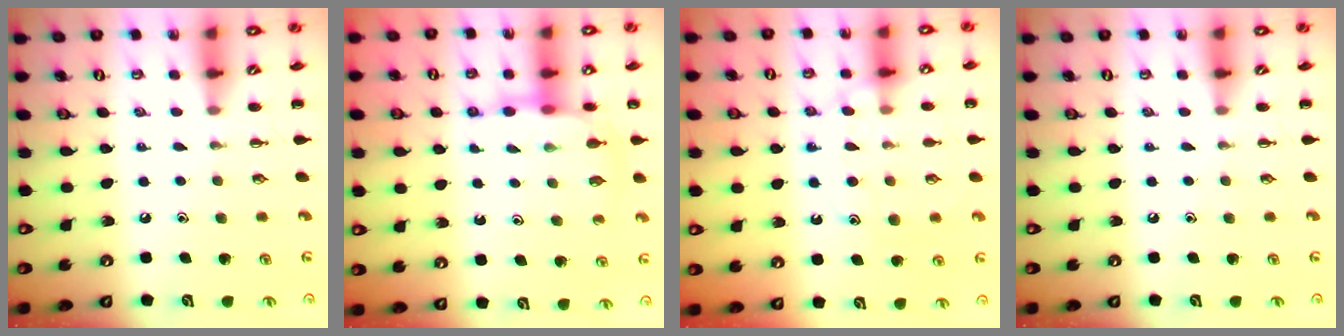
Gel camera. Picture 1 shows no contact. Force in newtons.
{"total": 10.1, "press": 10.0, "slide": 1.7}
{"total": 12.3, "press": 12.3, "slide": 1.0}
{"total": 0.0}